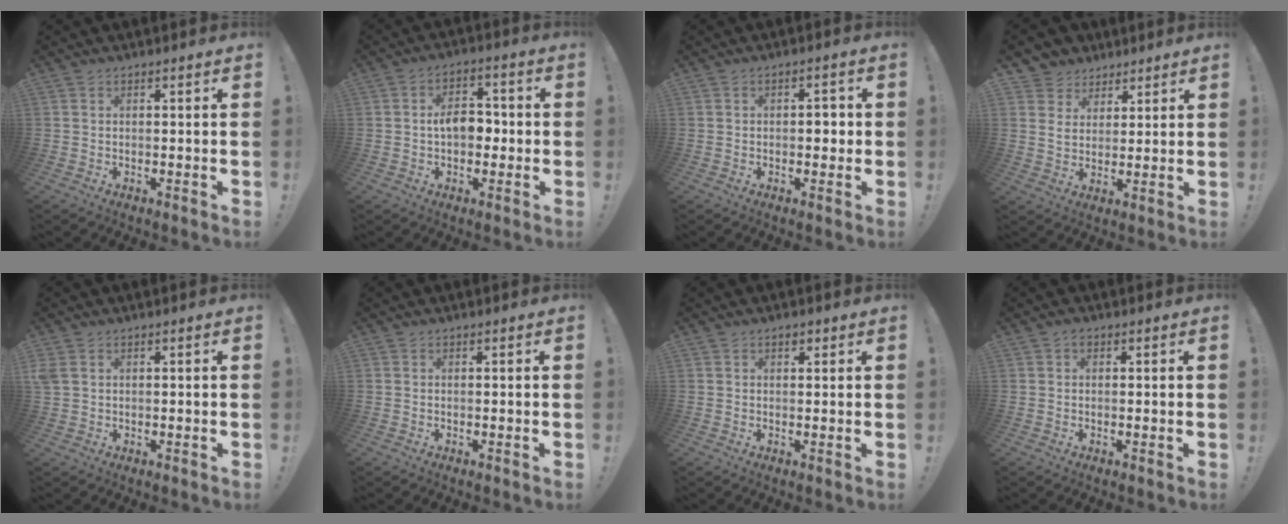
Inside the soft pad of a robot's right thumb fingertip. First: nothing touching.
{"total": 8.4, "force": [-0.6, 5.6, 6.2], "torque": [-0.093, 0.015, -0.012]}
{"total": 3.4, "force": [-0.5, 2.3, 2.4], "torque": [-0.029, 0.006, -0.013]}
{"total": 6.7, "force": [3.7, 5.5, 0.9], "torque": [-0.017, -0.027, 0.074]}
{"total": 2.2, "force": [0.7, 1.1, 1.8], "torque": [-0.035, 0.002, 0.015]}
{"total": 0.0}
{"total": 1.5, "force": [1.0, 0.9, 0.8], "torque": [0.000, -0.004, 0.014]}
{"total": 1.0, "force": [0.3, 0.8, 0.4], "torque": [-0.002, 0.002, 0.003]}